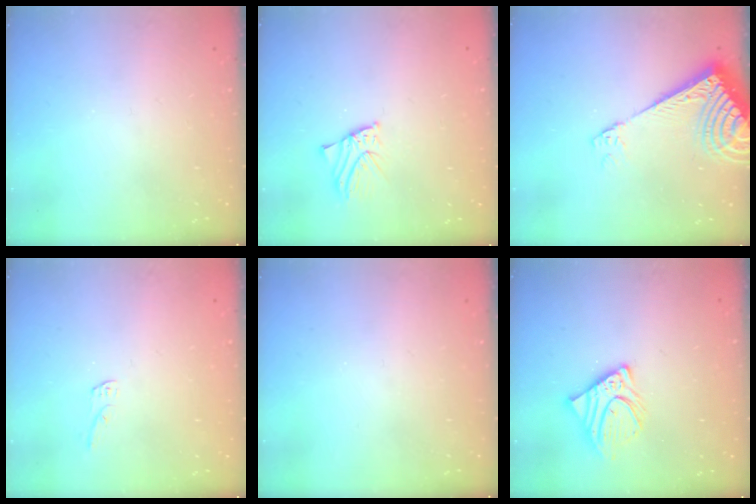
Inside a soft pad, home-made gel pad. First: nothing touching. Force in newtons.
{"total": 2.4, "press": 2.4, "slide": 0.2}
{"total": 9.4, "press": 9.3, "slide": 1.3}
{"total": 4.0, "press": 4.0, "slide": 0.3}
{"total": 0.0}
{"total": 9.2, "press": 9.2, "slide": 0.8}